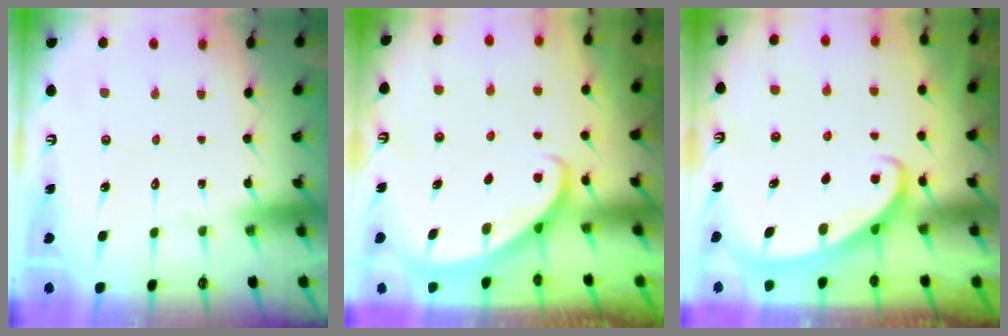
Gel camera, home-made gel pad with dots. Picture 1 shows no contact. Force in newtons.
{"total": 2.7, "press": 2.7, "slide": 0.1}
{"total": 2.6, "press": 2.6, "slide": 0.4}